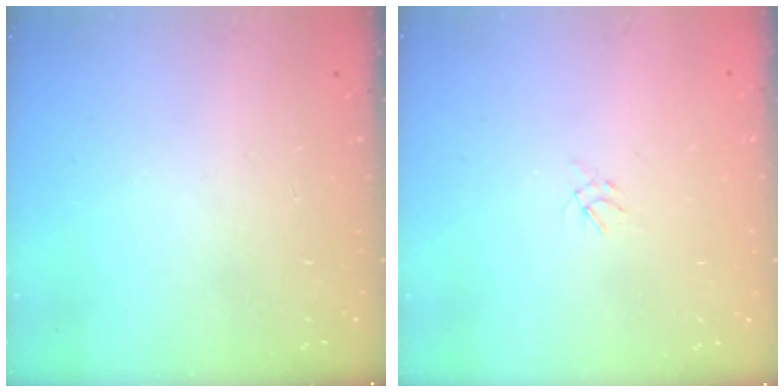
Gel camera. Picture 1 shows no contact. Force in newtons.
{"total": 1.2, "press": 1.1, "slide": 0.5}